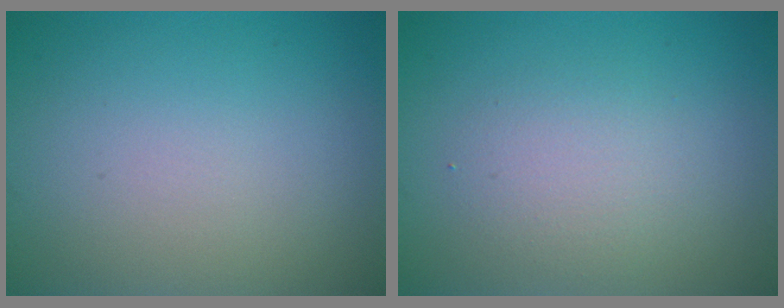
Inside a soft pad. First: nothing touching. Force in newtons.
{"total": 2.4, "press": 2.4, "slide": 0.2}